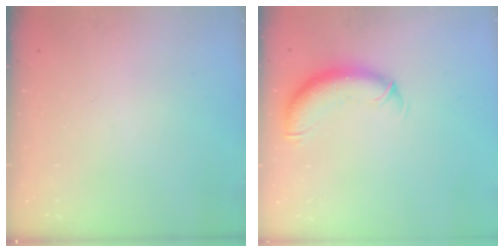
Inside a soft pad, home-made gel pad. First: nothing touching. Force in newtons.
{"total": 10.9, "press": 10.6, "slide": 2.3}